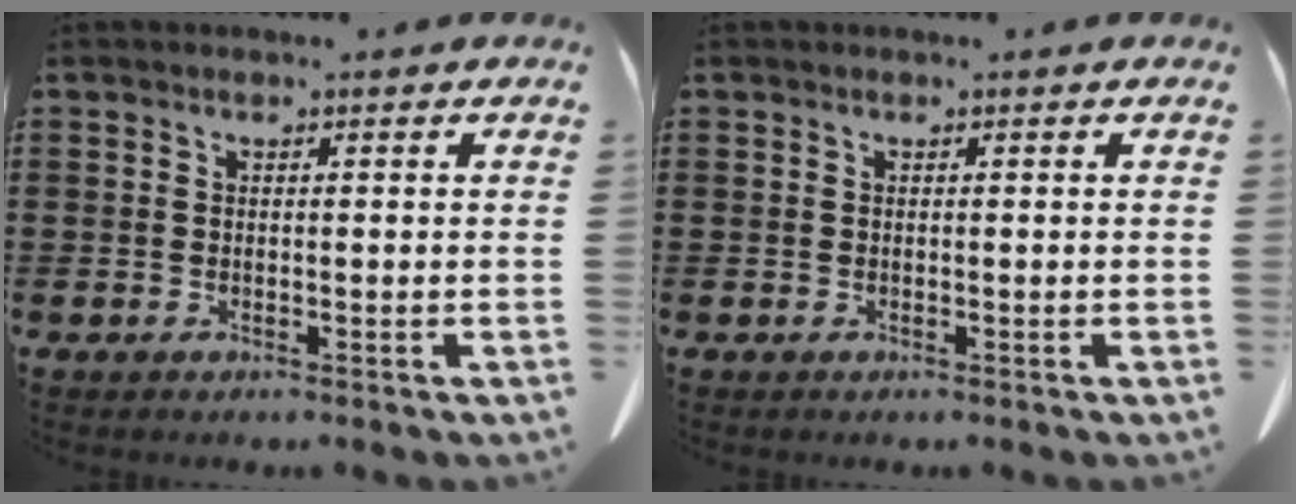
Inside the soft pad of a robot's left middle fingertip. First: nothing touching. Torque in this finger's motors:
{"motor_torque": [0.00, 0.00, -0.02, 0.01]}